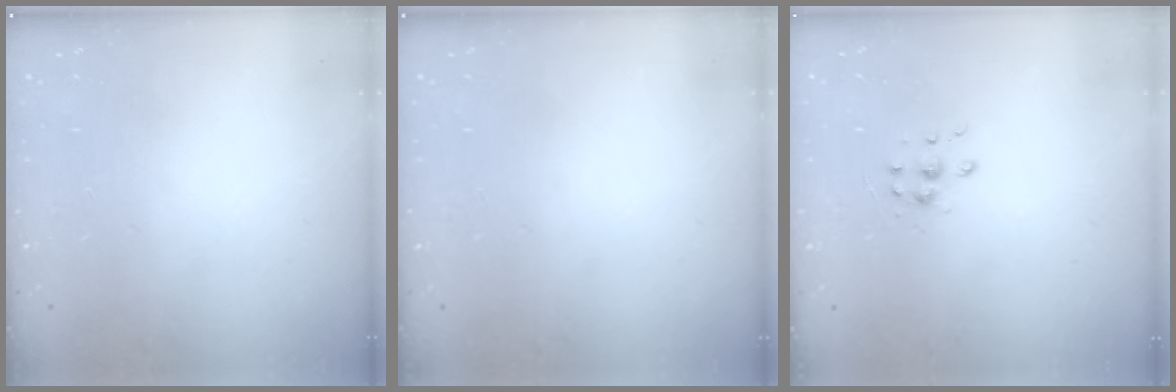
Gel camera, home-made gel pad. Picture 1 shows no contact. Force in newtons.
{"total": 0.0}
{"total": 6.4, "press": 6.4, "slide": 0.5}